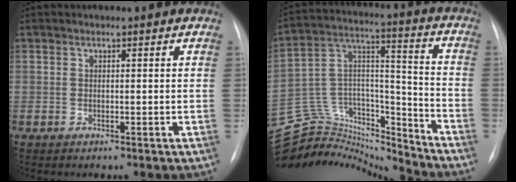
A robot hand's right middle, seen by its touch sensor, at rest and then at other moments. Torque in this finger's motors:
{"motor_torque": [-0.28, -0.28, -0.34, -0.17]}